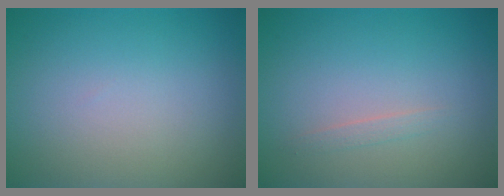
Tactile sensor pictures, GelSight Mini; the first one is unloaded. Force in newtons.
{"total": 0.7, "press": 0.7, "slide": 0.1}